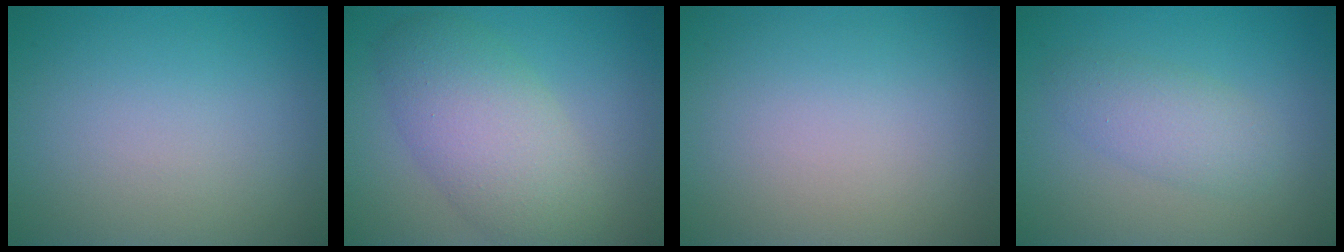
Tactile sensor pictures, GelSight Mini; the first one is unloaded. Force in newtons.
{"total": 6.5, "press": 6.5, "slide": 0.3}
{"total": 0.0}
{"total": 2.8, "press": 2.8, "slide": 0.1}